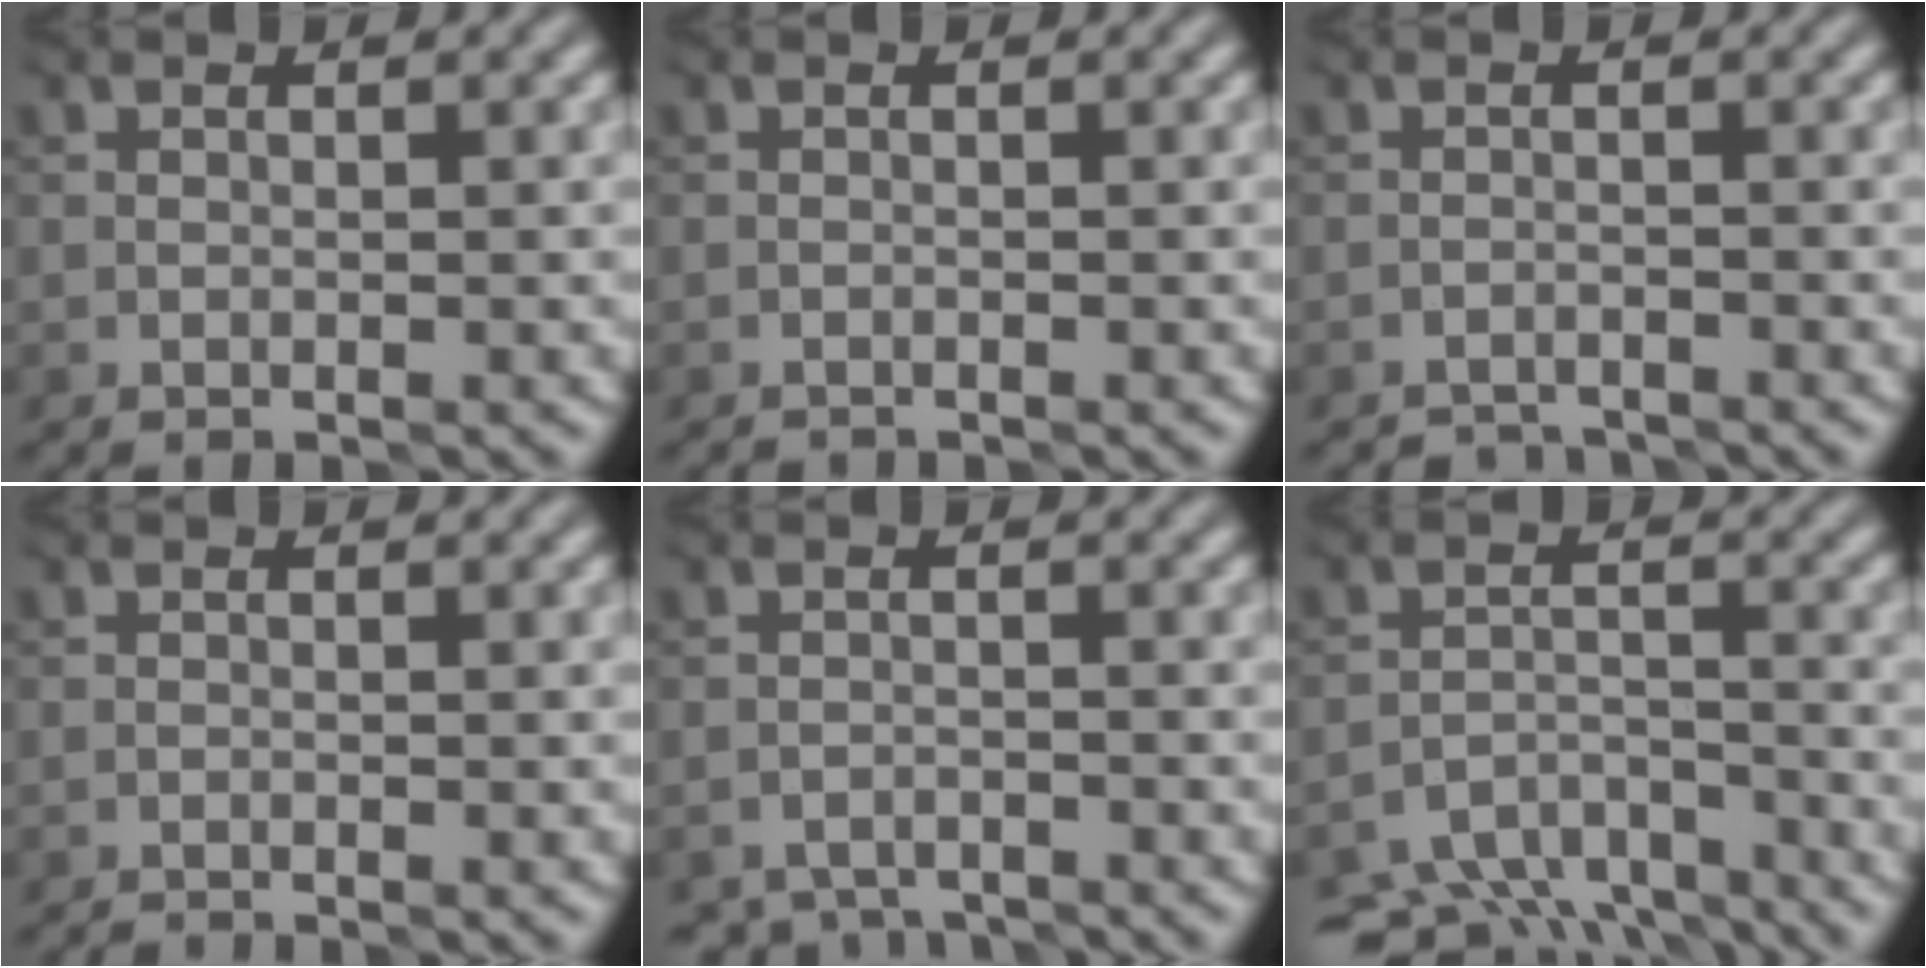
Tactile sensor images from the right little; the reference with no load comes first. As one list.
[{"total": 0.8, "force": [-0.8, 0.0, -0.1], "torque": [0.001, -0.004, -0.020]}, {"total": 2.8, "force": [-2.7, 0.5, 0.1], "torque": [0.004, -0.005, -0.054]}, {"total": 1.0, "force": [-1.0, -0.1, 0.0], "torque": [-0.001, -0.006, -0.024]}, {"total": 4.3, "force": [-4.1, 1.1, 0.6], "torque": [-0.008, -0.015, -0.074]}, {"total": 8.6, "force": [-6.7, 4.0, 3.5], "torque": [-0.057, -0.011, -0.103]}]